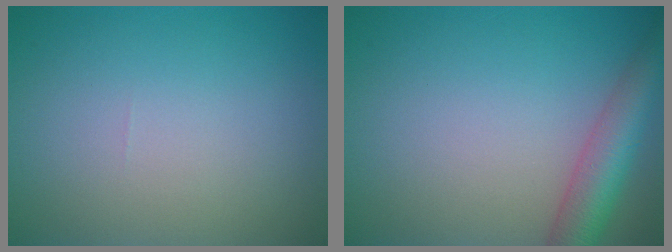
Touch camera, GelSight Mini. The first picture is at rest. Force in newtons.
{"total": 5.0, "press": 5.0, "slide": 0.2}